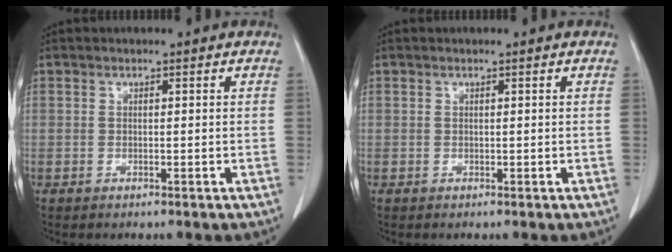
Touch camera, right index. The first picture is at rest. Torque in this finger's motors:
{"motor_torque": [0.00, 0.00, 0.00, 0.00]}